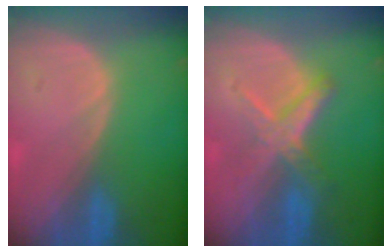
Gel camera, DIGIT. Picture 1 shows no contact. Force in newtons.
{"total": 5.9, "press": 5.4, "slide": 2.2}